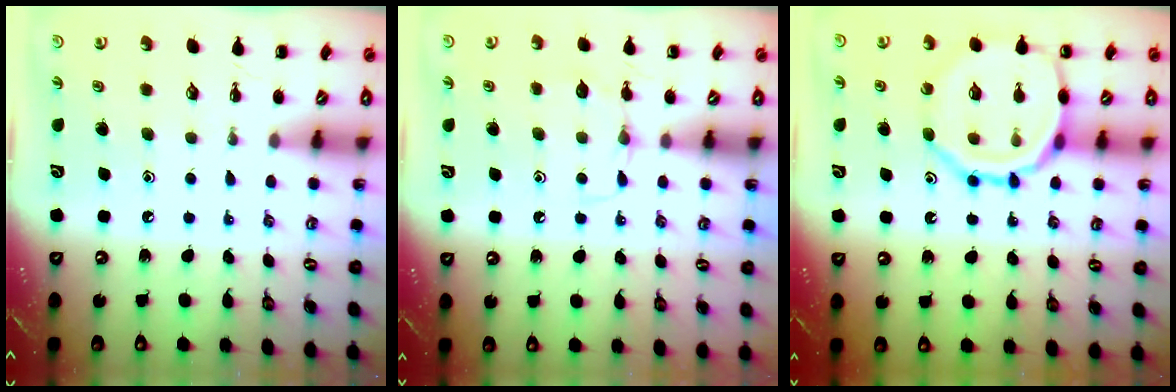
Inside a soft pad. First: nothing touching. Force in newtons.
{"total": 5.9, "press": 5.8, "slide": 1.4}
{"total": 14.6, "press": 14.6, "slide": 1.6}